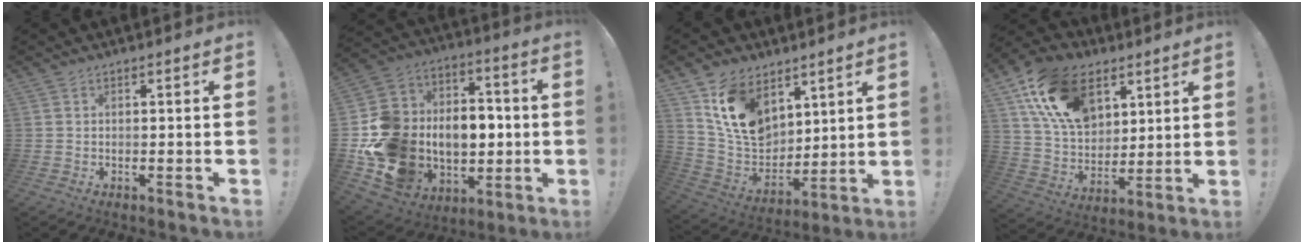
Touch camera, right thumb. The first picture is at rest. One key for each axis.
{"total": 19.6, "fx": -3.9, "fy": 17.5, "fz": 7.9, "tx": -0.140, "ty": 0.016, "tz": -0.014}
{"total": 15.8, "fx": 9.0, "fy": 10.5, "fz": 7.5, "tx": -0.131, "ty": -0.049, "tz": 0.177}
{"total": 21.0, "fx": 9.8, "fy": 13.7, "fz": 12.6, "tx": -0.227, "ty": -0.039, "tz": 0.183}